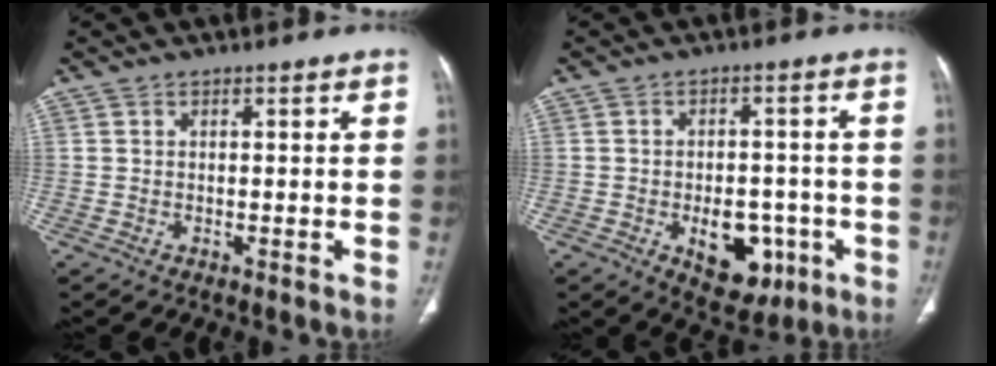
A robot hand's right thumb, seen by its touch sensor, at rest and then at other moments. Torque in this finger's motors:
{"motor_torque": [2.21, 1.15, 1.05, -0.60, 0.31]}